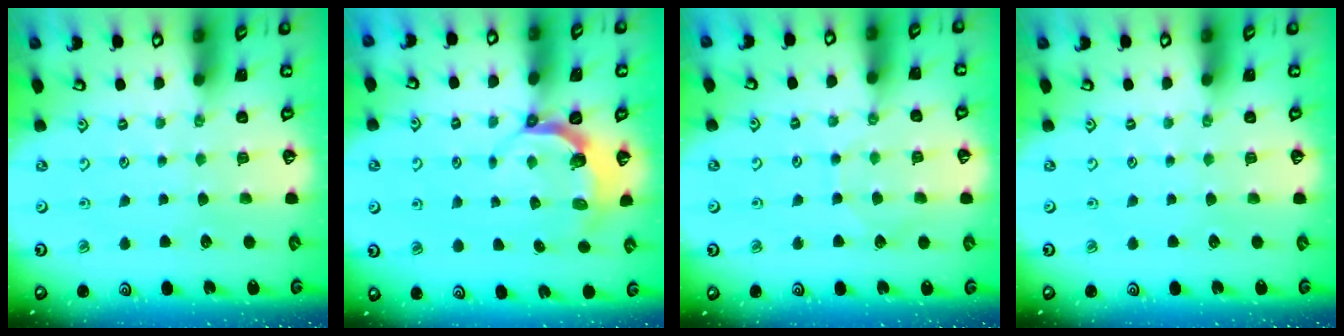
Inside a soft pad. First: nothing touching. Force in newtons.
{"total": 4.4, "press": 3.3, "slide": 2.9}
{"total": 4.5, "press": 4.5, "slide": 0.5}
{"total": 0.0}